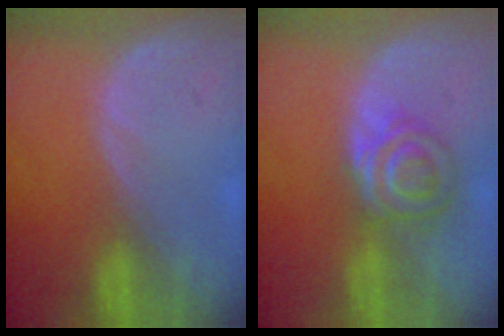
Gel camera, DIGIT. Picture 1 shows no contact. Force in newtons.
{"total": 6.0, "press": 5.5, "slide": 2.3}